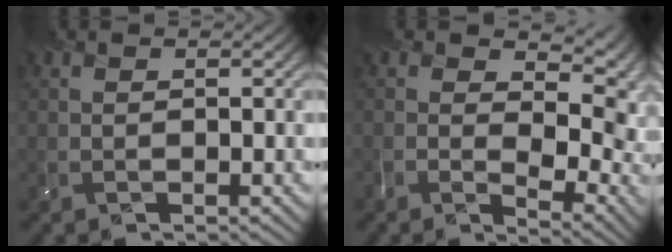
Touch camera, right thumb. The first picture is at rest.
{"total": 8.4, "force": [0.7, 4.4, 7.2], "torque": [-0.124, -0.025, 0.029]}